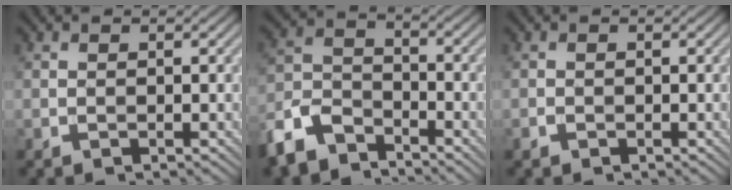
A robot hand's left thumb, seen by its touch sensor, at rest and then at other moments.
{"total": 8.9, "force": [-7.0, 4.1, 3.7], "torque": [-0.090, -0.009, -0.157]}
{"total": 0.7, "force": [-0.4, 0.5, 0.2], "torque": [-0.006, -0.003, -0.008]}